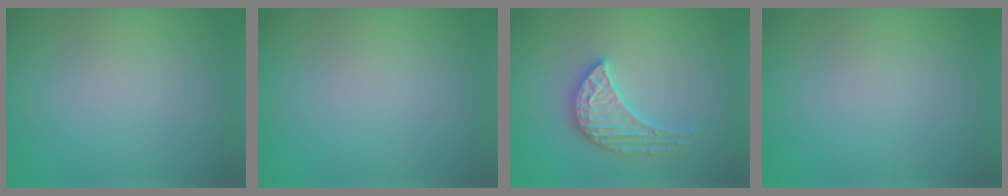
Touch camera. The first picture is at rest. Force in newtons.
{"total": 0.0}
{"total": 3.5, "press": 3.5, "slide": 0.4}
{"total": 0.0}